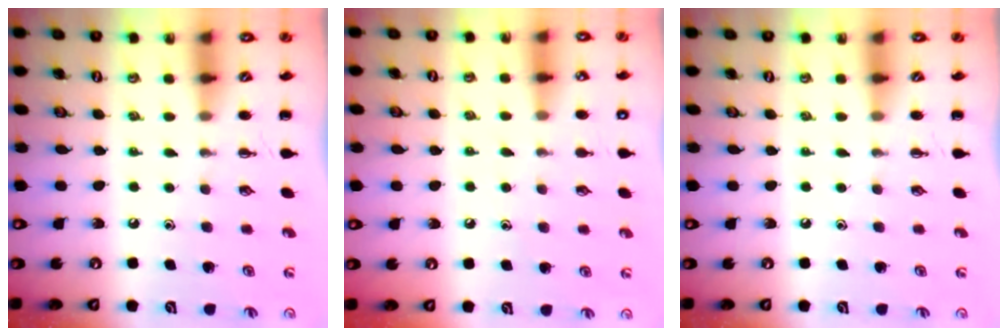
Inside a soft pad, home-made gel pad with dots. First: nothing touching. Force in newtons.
{"total": 6.0, "press": 5.8, "slide": 1.7}
{"total": 0.0}